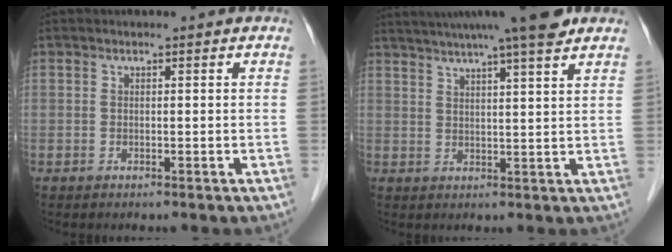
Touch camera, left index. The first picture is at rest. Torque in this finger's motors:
{"motor_torque": [0.92, -1.02, 0.76, 0.20]}